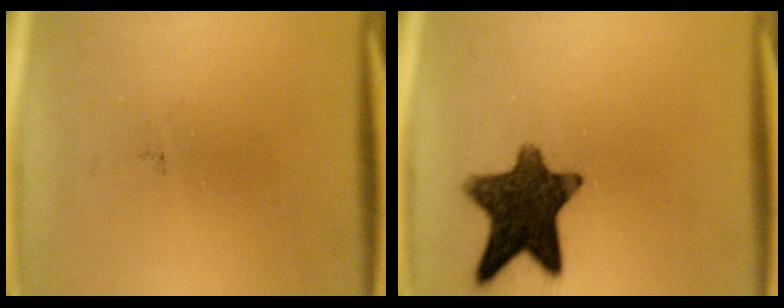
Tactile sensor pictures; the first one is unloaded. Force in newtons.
{"total": 12.3}